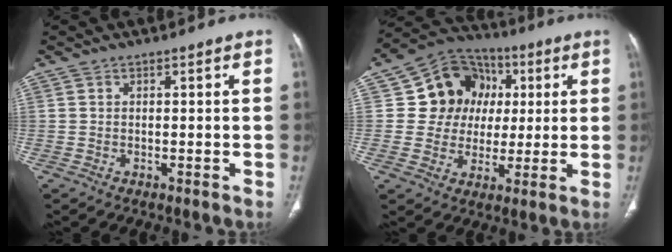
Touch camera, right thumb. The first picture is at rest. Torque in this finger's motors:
{"motor_torque": [-0.60, 0.94, -0.05, 0.06, 0.09]}